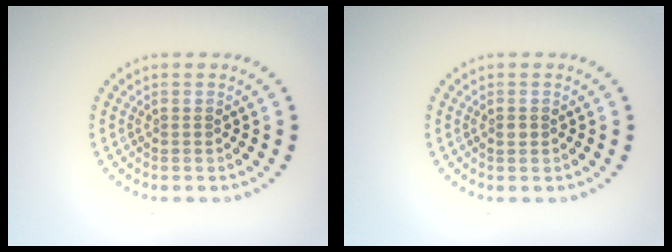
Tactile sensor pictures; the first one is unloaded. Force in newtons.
{"total": 0.6, "press": 0.6, "slide": 0.3}